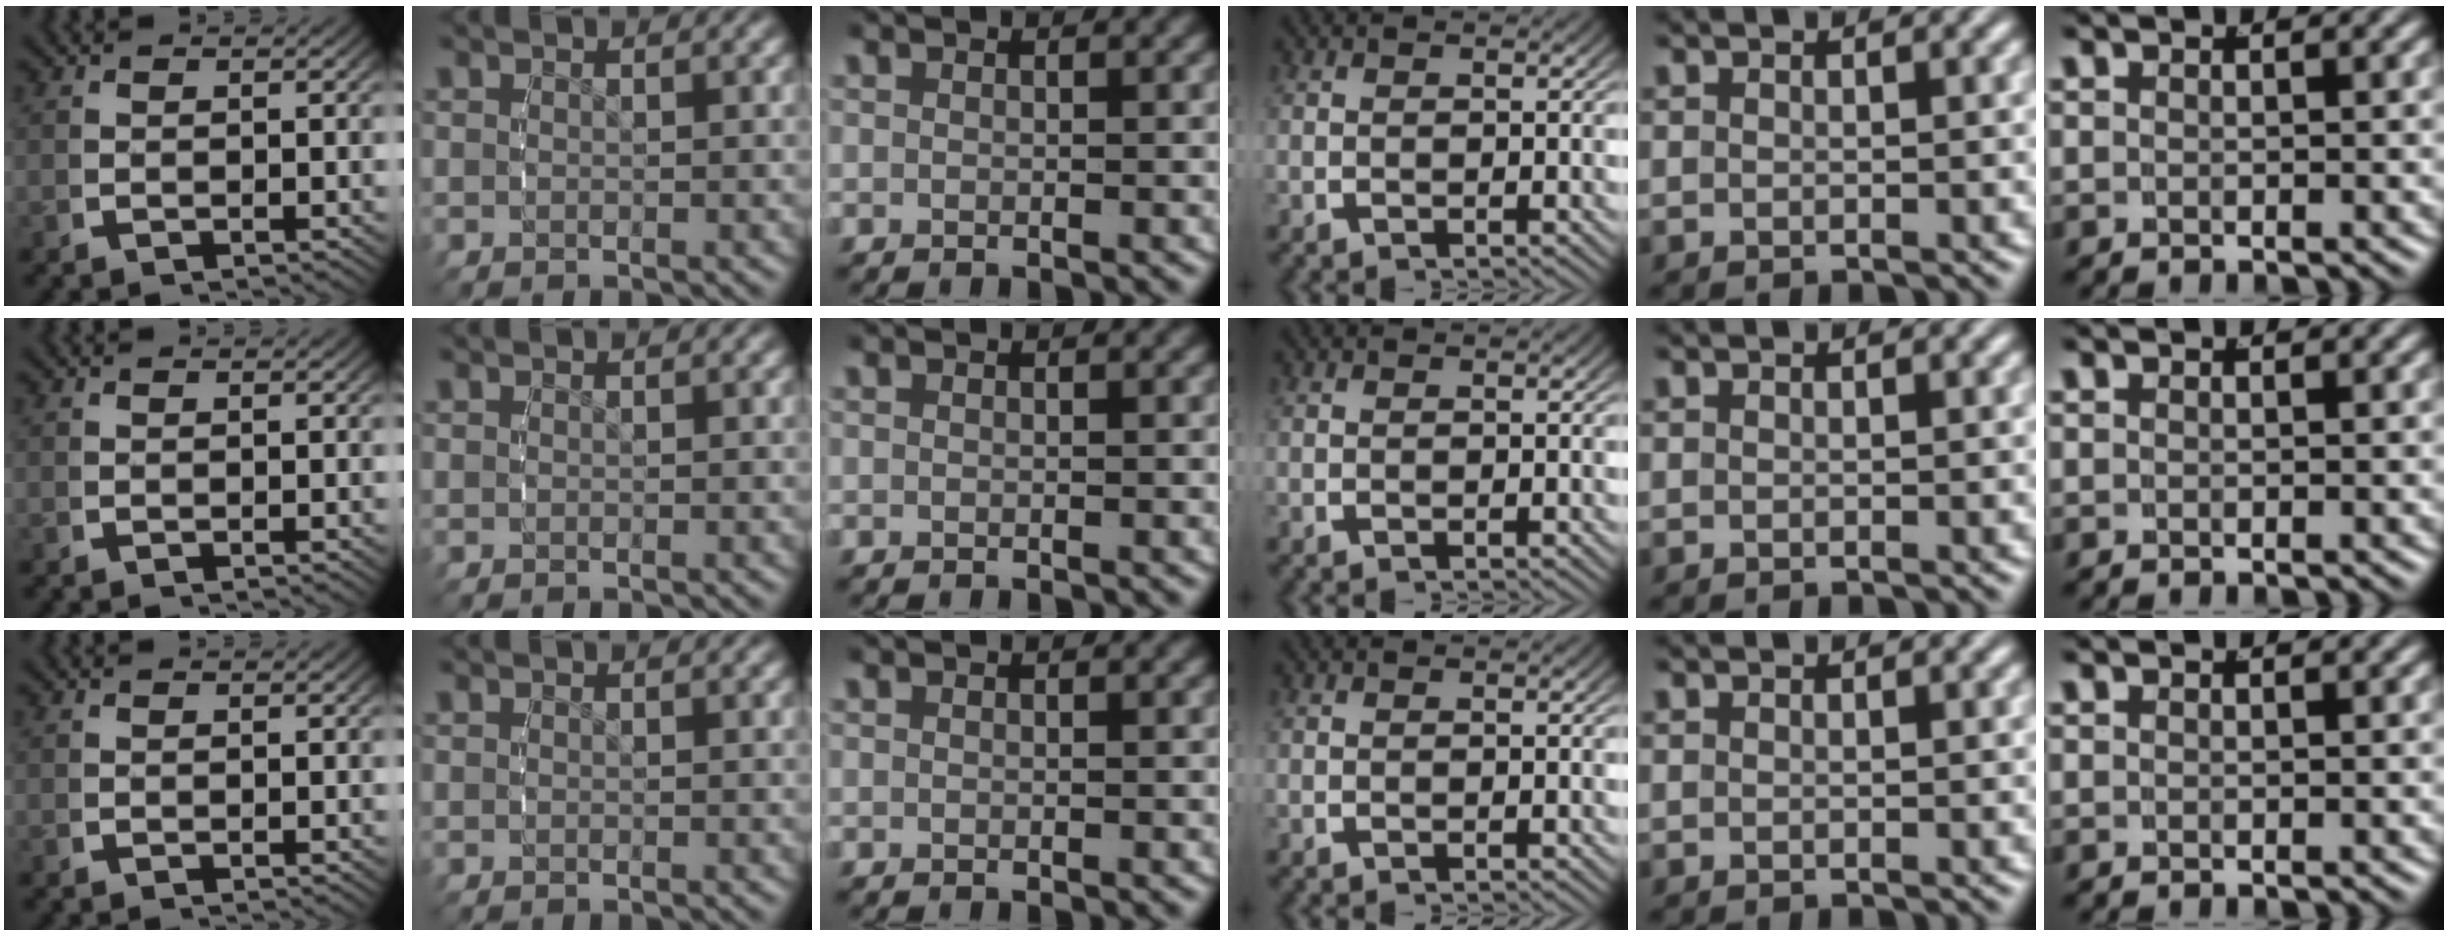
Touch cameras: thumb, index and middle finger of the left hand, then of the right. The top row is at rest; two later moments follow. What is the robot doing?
{"motion": "reach", "object": "jewelry box"}